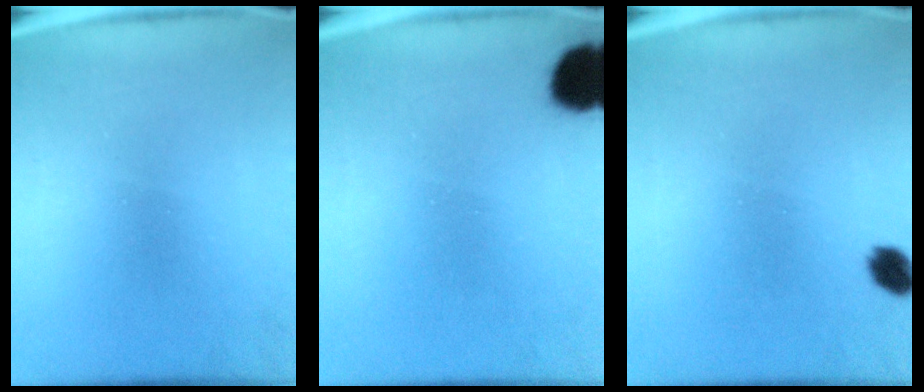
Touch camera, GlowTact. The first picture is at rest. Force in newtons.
{"total": 8.3}
{"total": 2.9}